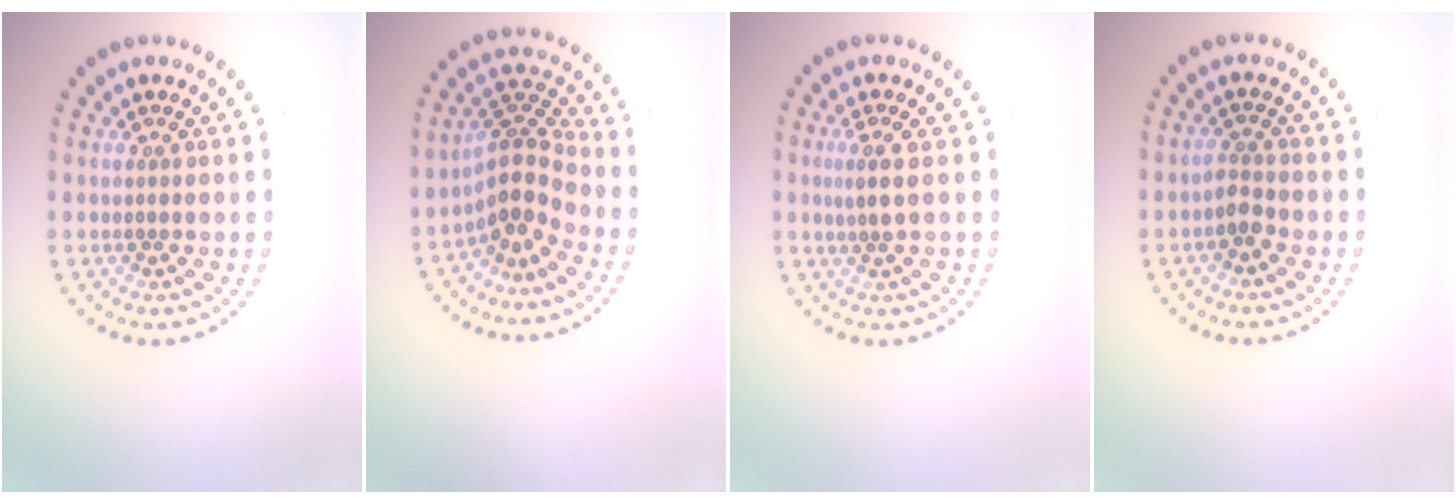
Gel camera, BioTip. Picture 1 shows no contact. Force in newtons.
{"total": 3.8, "press": 2.6, "slide": 2.8}
{"total": 1.8, "press": 1.4, "slide": 1.0}
{"total": 1.4, "press": 1.1, "slide": 0.9}